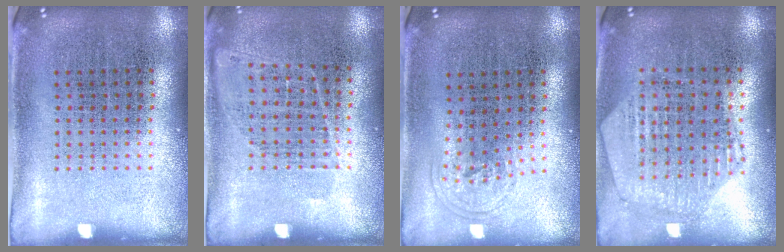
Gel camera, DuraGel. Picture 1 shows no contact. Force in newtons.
{"total": 0.9, "press": 0.7, "slide": 0.4}
{"total": 0.8, "press": 0.6, "slide": 0.6}
{"total": 1.2, "press": 1.2, "slide": 0.2}